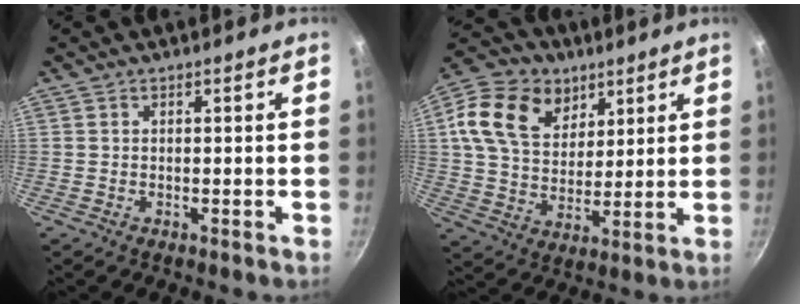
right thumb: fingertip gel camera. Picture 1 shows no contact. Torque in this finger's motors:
{"motor_torque": [-1.21, 1.49, 0.25, -0.19, 0.17]}